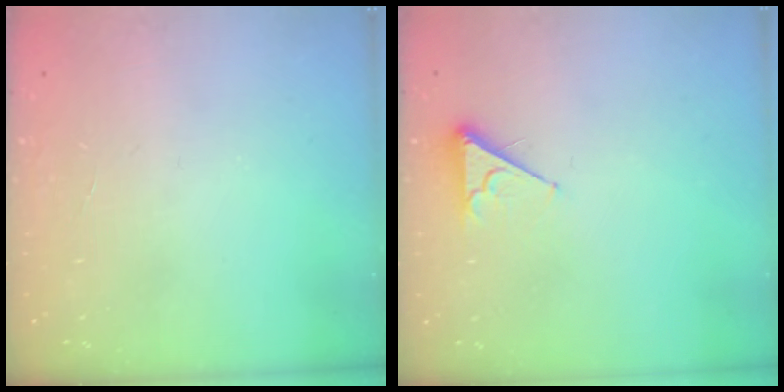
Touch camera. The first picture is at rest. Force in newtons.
{"total": 3.5, "press": 3.5, "slide": 0.7}